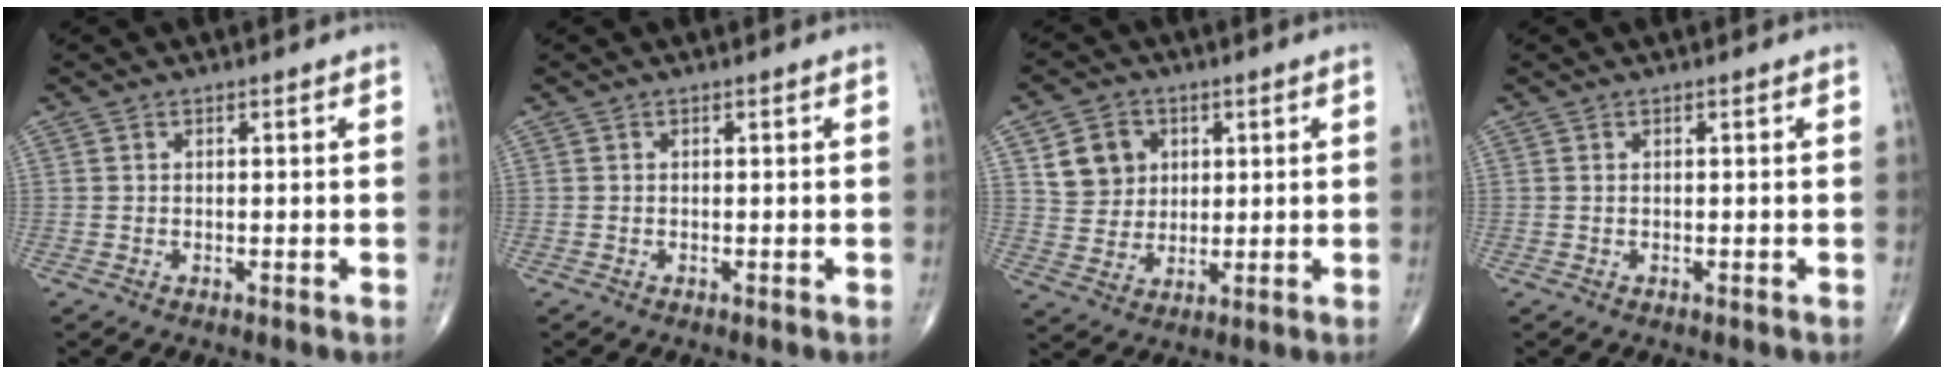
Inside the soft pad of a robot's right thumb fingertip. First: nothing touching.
{"total": 0.0}
{"total": 8.5, "force": [3.0, 7.3, 3.3], "torque": [-0.026, -0.011, 0.058]}
{"total": 0.0}